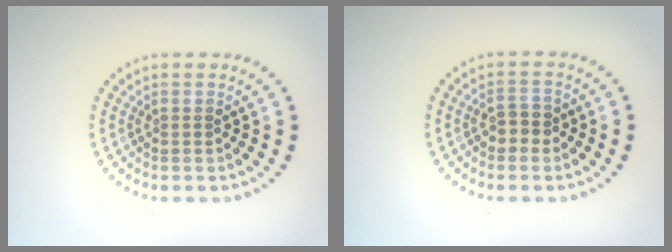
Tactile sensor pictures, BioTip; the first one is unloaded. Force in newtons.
{"total": 1.8, "press": 1.8, "slide": 0.5}